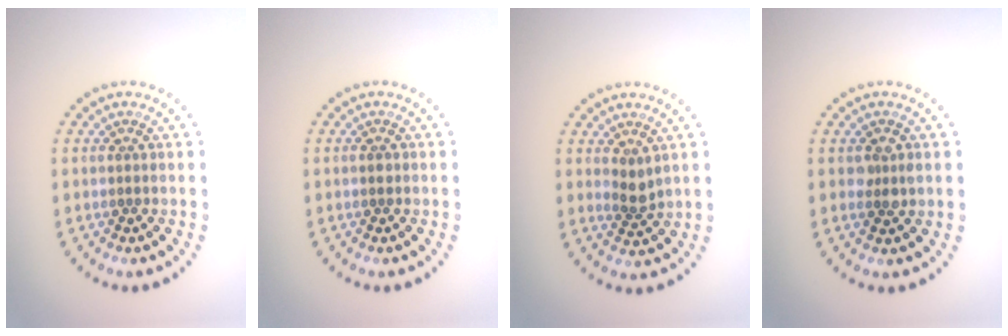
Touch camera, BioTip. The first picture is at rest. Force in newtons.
{"total": 0.6, "press": 0.6, "slide": 0.1}
{"total": 1.6, "press": 1.3, "slide": 1.0}
{"total": 1.2, "press": 1.2, "slide": 0.2}